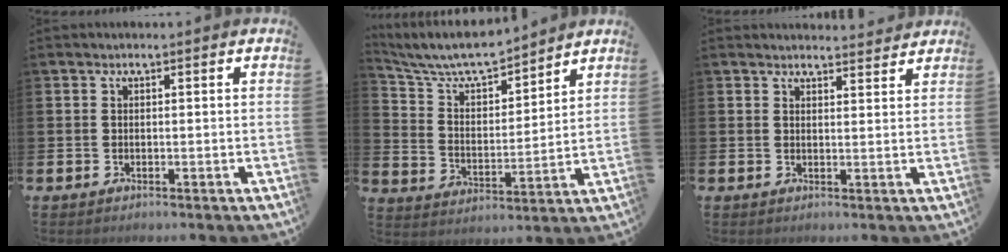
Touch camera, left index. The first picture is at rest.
{"total": 8.1, "force": [7.6, 1.4, 2.5], "torque": [-0.084, -0.051, 0.132]}
{"total": 2.5, "force": [2.5, 0.3, -0.1], "torque": [0.007, -0.020, 0.042]}